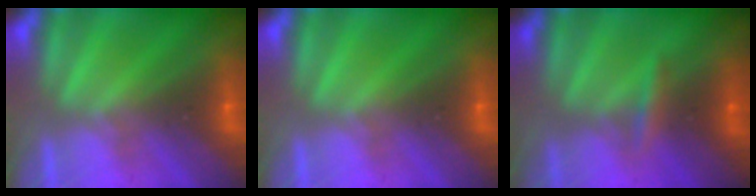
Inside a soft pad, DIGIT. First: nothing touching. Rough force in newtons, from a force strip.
{"total": 0.0}
{"total": 2.4}